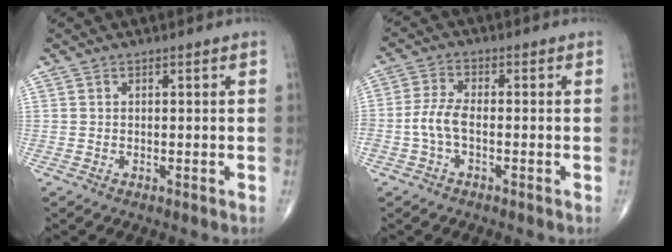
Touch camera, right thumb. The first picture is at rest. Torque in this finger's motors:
{"motor_torque": [0.09, 0.06, 0.34, 0.16, 0.07]}